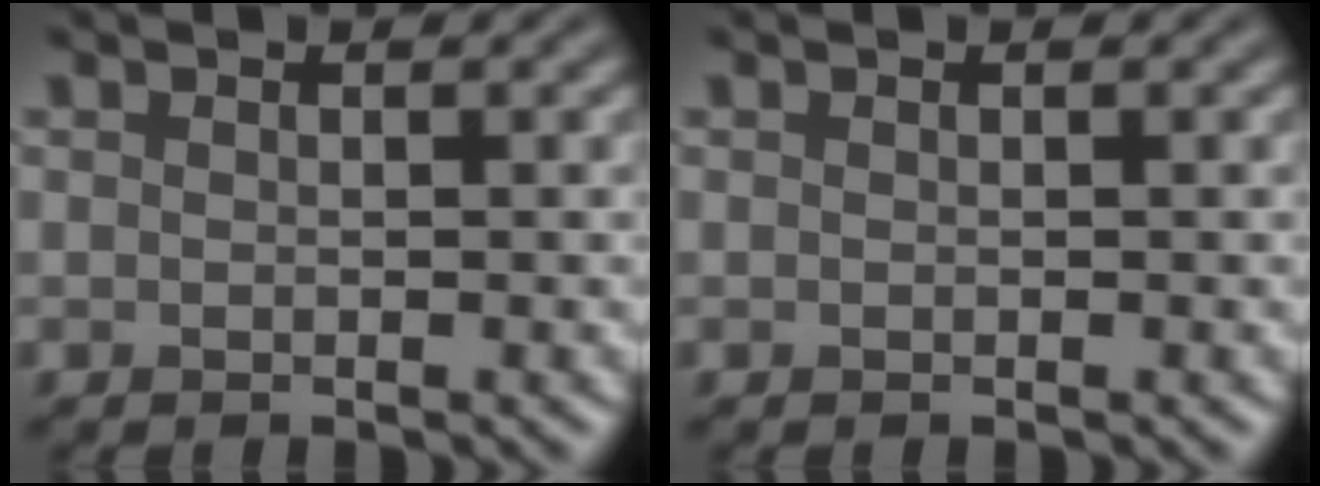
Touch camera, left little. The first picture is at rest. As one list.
[{"total": 0.0}]